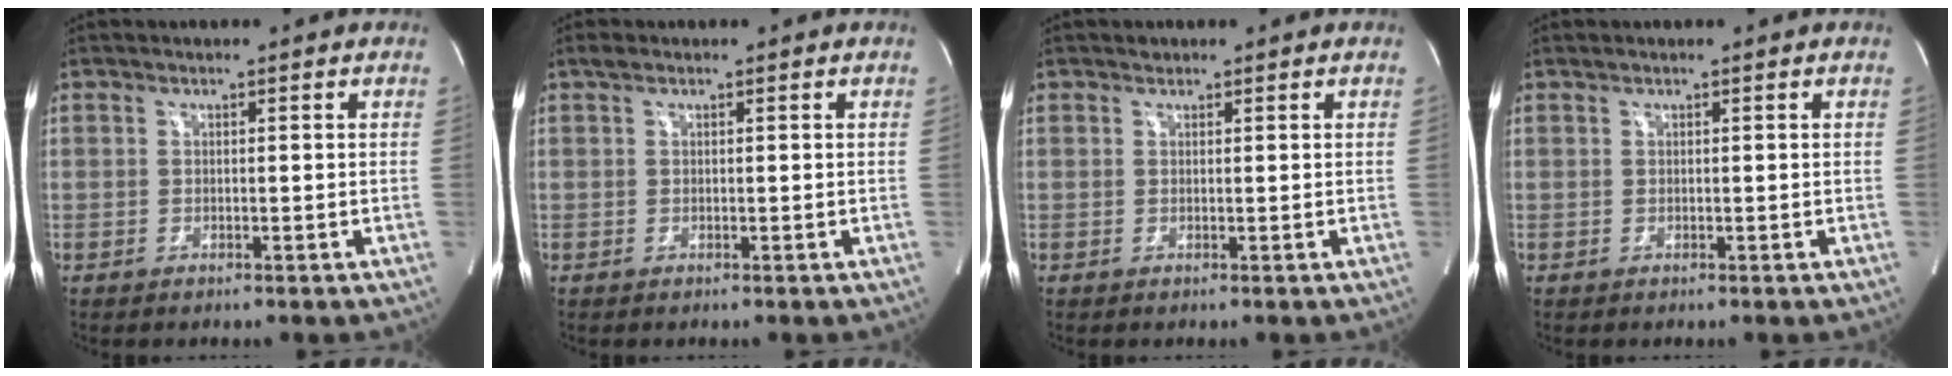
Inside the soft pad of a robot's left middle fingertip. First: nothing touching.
{"total": 0.7, "force": [0.5, 0.4, 0.4], "torque": [-0.008, 0.012, 0.010]}
{"total": 0.6, "force": [0.5, 0.3, 0.0], "torque": [-0.001, 0.002, 0.007]}
{"total": 0.0}